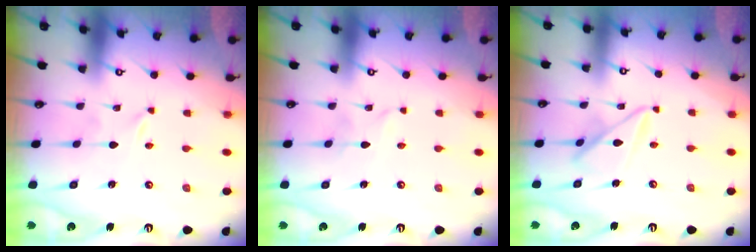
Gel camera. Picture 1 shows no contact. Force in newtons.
{"total": 1.9, "press": 1.9, "slide": 0.2}
{"total": 10.4, "press": 10.3, "slide": 0.9}